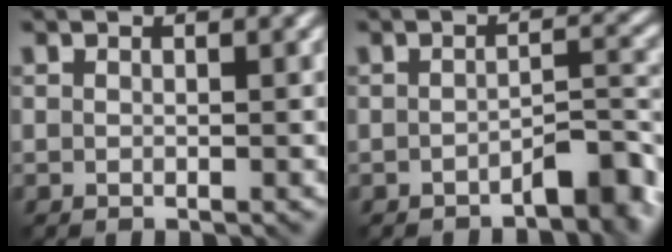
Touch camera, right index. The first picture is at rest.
{"total": 3.8, "force": [-3.0, 1.0, 2.1], "torque": [-0.026, 0.006, -0.047]}